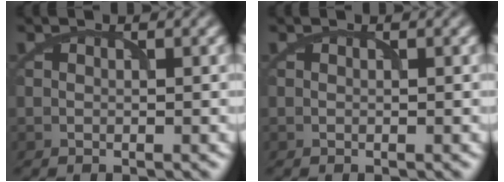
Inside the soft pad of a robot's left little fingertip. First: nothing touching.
{"total": 0.0}